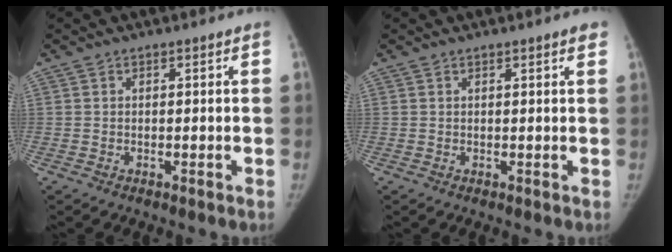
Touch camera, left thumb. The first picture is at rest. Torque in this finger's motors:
{"motor_torque": [0.81, 0.23, 0.45, -0.30, 0.02]}